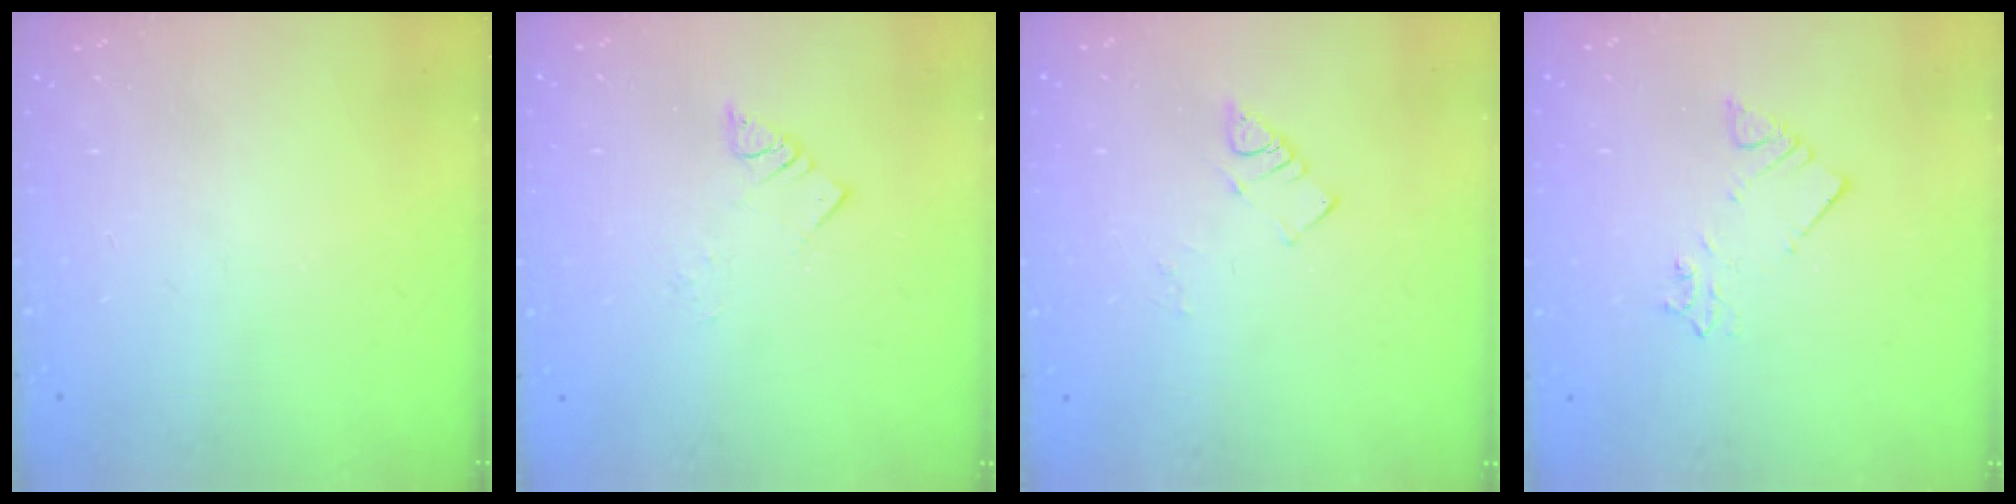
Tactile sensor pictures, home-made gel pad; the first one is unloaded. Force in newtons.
{"total": 2.7, "press": 2.7, "slide": 0.4}
{"total": 3.6, "press": 3.6, "slide": 0.5}
{"total": 2.3, "press": 2.3, "slide": 0.3}